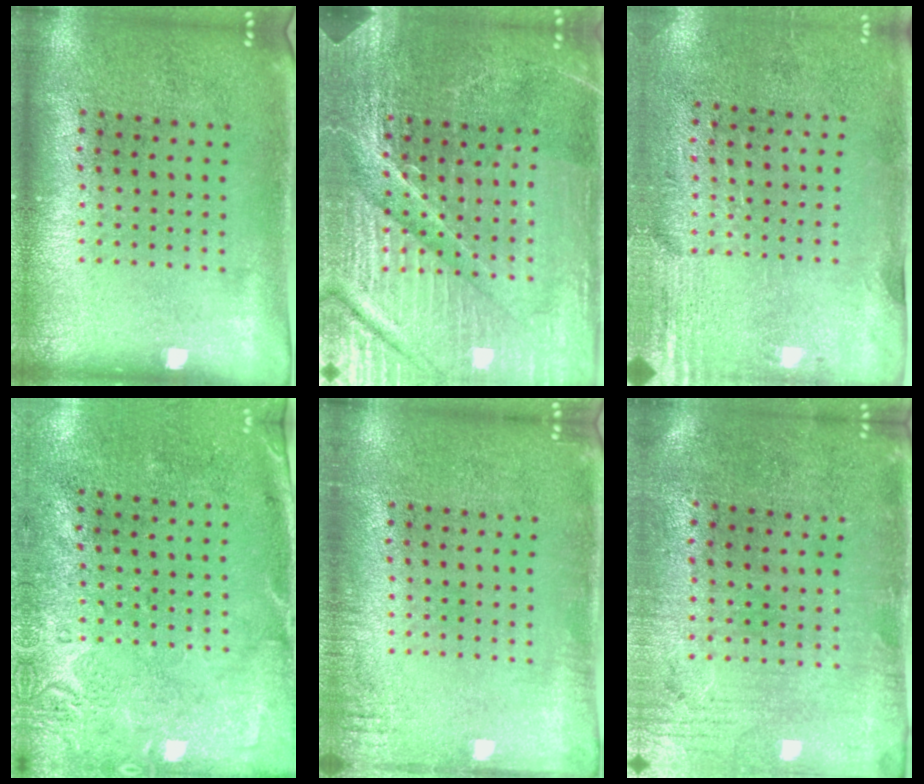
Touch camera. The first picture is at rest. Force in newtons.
{"total": 5.2, "press": 4.9, "slide": 1.8}
{"total": 2.8, "press": 2.5, "slide": 1.4}
{"total": 2.8, "press": 2.1, "slide": 1.7}
{"total": 1.5, "press": 1.5, "slide": 0.3}
{"total": 0.5, "press": 0.2, "slide": 0.5}